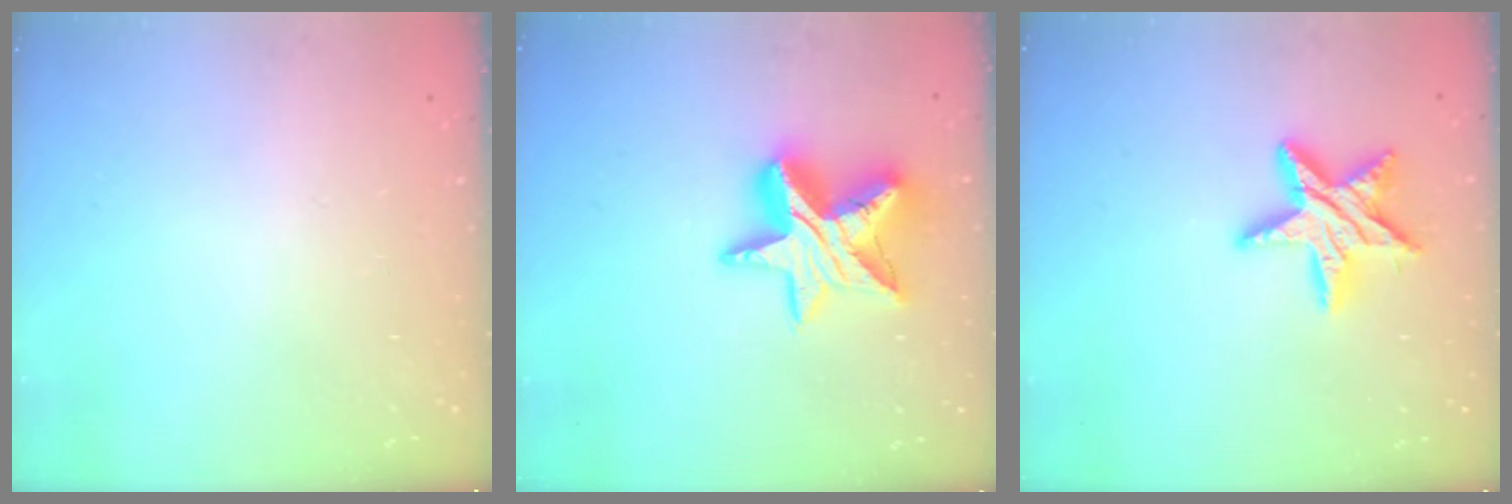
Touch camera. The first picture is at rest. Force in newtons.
{"total": 16.2, "press": 16.2, "slide": 1.2}
{"total": 13.1, "press": 13.1, "slide": 1.0}